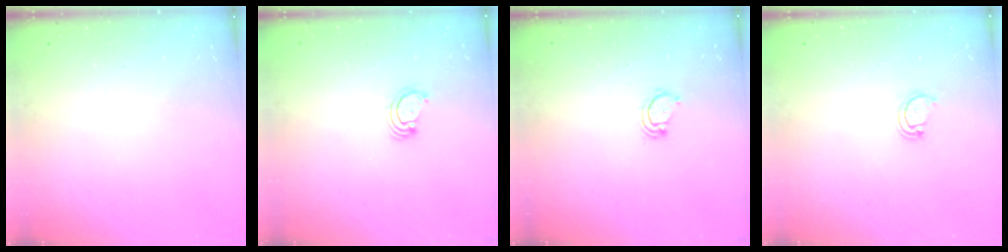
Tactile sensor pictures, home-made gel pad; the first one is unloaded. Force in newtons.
{"total": 2.3, "press": 2.3, "slide": 0.2}
{"total": 2.9, "press": 2.9, "slide": 0.2}
{"total": 3.0, "press": 3.0, "slide": 0.2}